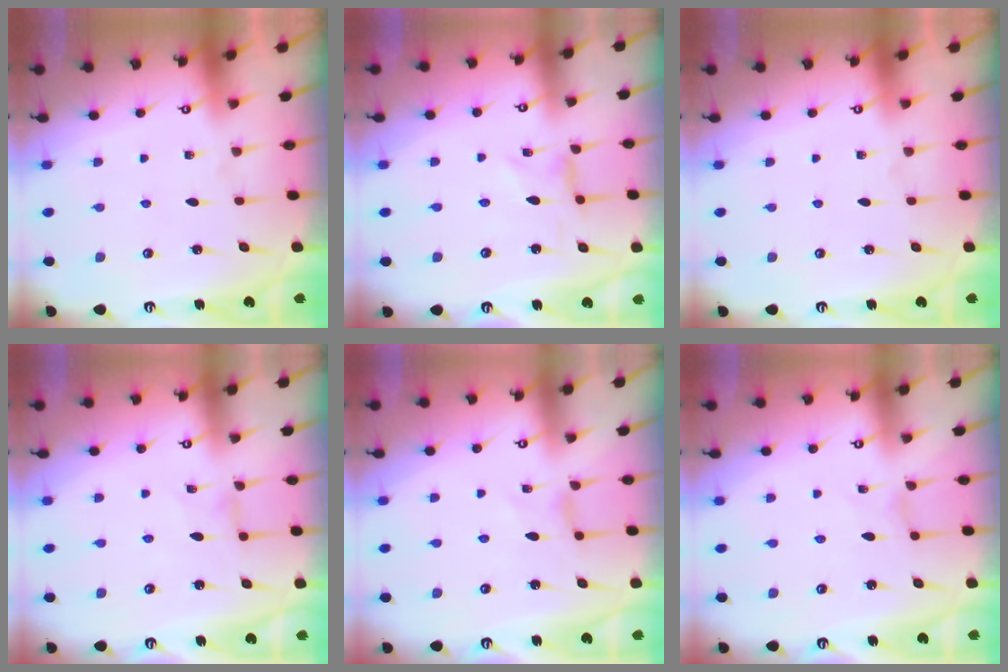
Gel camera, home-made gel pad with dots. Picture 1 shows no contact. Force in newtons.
{"total": 0.0}
{"total": 0.0}
{"total": 0.0}
{"total": 0.0}
{"total": 0.0}